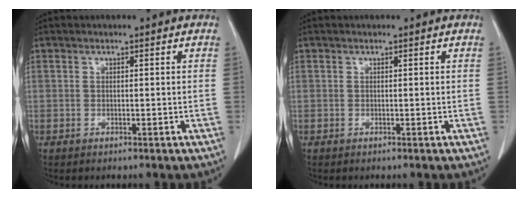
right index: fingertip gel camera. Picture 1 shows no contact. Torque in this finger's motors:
{"motor_torque": [0.00, 0.00, 0.00, 0.00]}